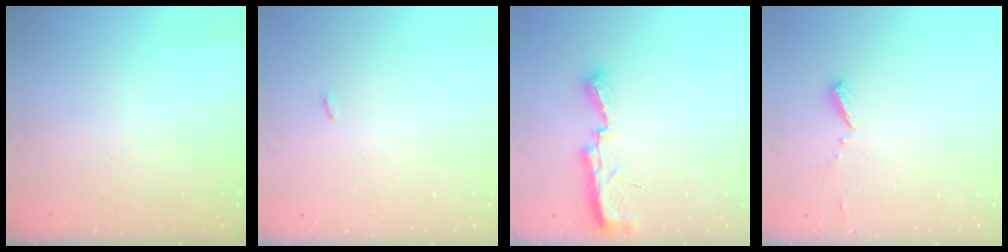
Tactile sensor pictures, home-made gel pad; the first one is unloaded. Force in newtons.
{"total": 3.3, "press": 1.6, "slide": 2.9}
{"total": 7.0, "press": 7.0, "slide": 0.6}
{"total": 4.7, "press": 4.7, "slide": 0.4}